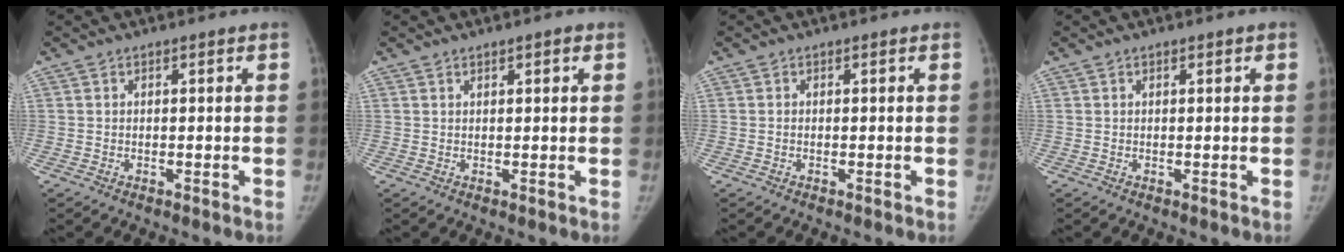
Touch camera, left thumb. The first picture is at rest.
{"total": 1.6, "force": [1.0, 0.5, 1.1], "torque": [-0.013, -0.003, 0.014]}
{"total": 0.0}
{"total": 1.0, "force": [0.5, 0.4, 0.8], "torque": [-0.011, 0.003, 0.007]}